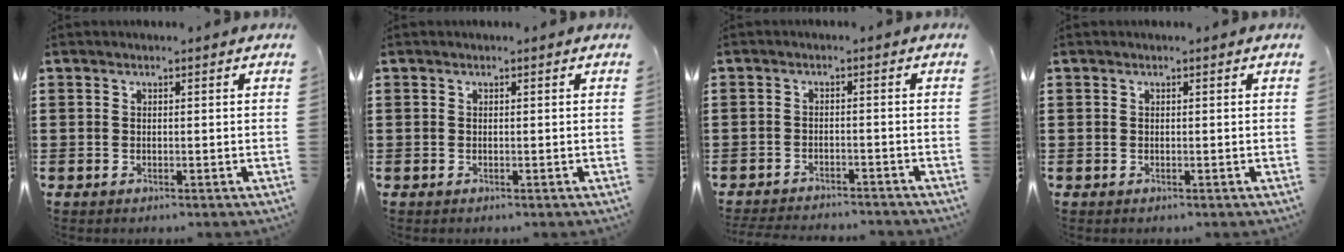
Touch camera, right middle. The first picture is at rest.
{"total": 0.0}
{"total": 2.7, "force": [-2.7, 0.0, 0.2], "torque": [-0.009, -0.003, -0.056]}
{"total": 0.0}